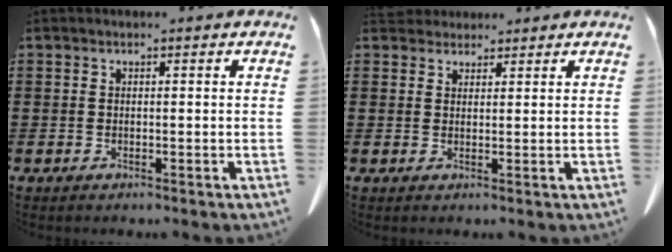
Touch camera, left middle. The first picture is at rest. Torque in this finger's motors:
{"motor_torque": [0.12, 0.12, 0.01, 0.00]}